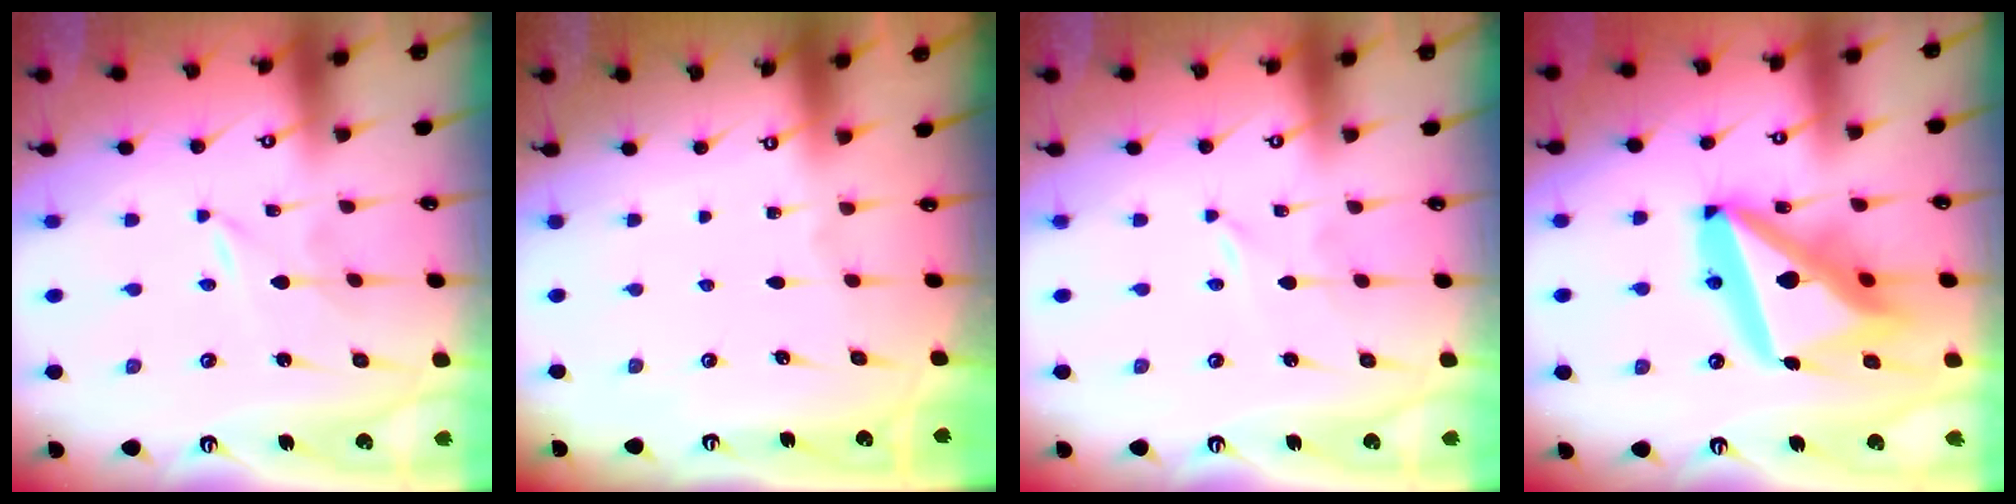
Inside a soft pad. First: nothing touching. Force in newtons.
{"total": 0.0}
{"total": 0.0}
{"total": 23.1, "press": 22.9, "slide": 2.7}